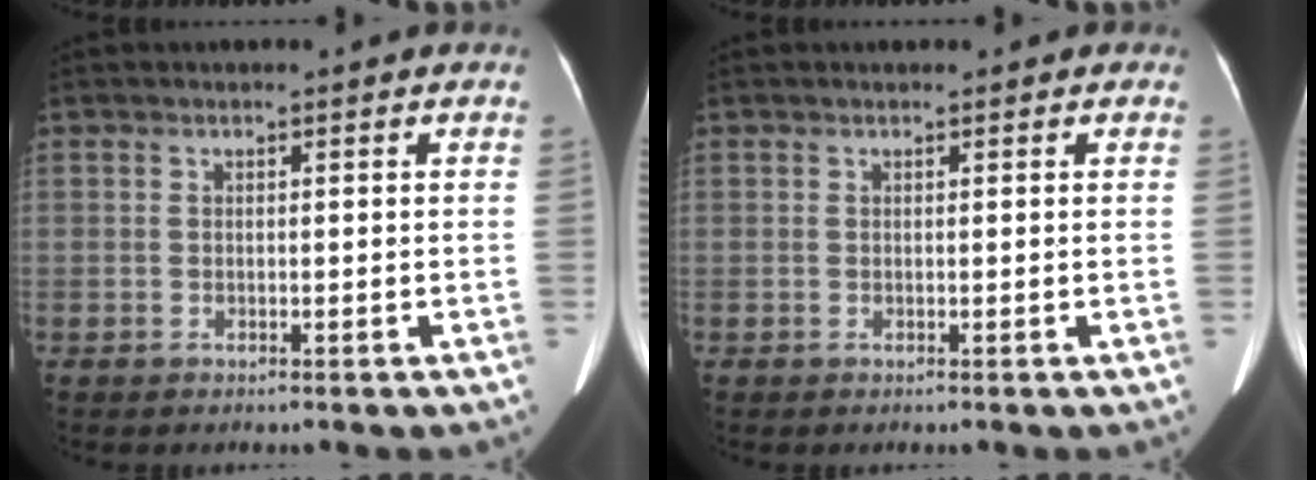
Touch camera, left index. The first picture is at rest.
{"total": 1.5, "force": [1.2, 0.8, 0.6], "torque": [-0.003, 0.018, 0.008]}